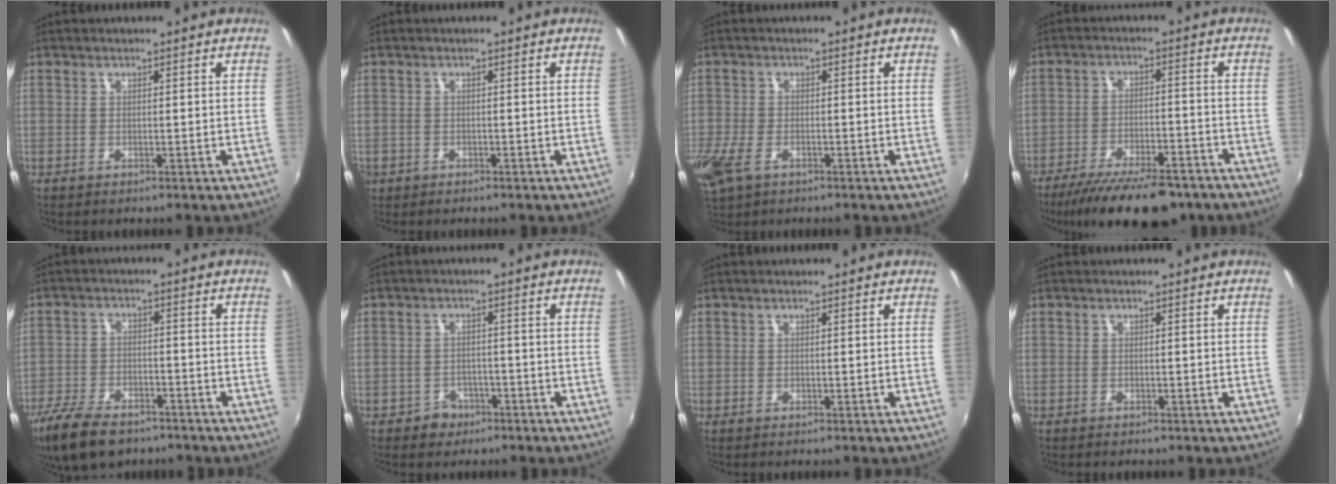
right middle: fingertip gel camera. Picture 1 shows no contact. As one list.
[{"total": 2.6, "force": [-1.1, 2.2, 0.8], "torque": [-0.021, -0.004, -0.018]}, {"total": 8.4, "force": [-4.4, 4.7, 5.4], "torque": [-0.139, -0.025, -0.084]}, {"total": 17.2, "force": [-13.6, 5.0, 9.2], "torque": [-0.177, -0.034, -0.203]}, {"total": 12.7, "force": [-9.4, 5.5, 6.5], "torque": [-0.159, -0.026, -0.169]}, {"total": 4.0, "force": [-2.5, 3.1, 0.4], "torque": [-0.021, 0.007, -0.035]}, {"total": 0.0}, {"total": 0.5, "force": [-0.4, 0.3, 0.0], "torque": [-0.003, 0.002, -0.008]}]